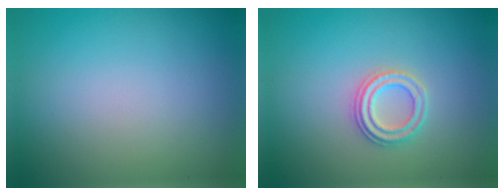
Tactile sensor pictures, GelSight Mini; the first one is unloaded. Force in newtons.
{"total": 2.3, "press": 2.3, "slide": 0.3}